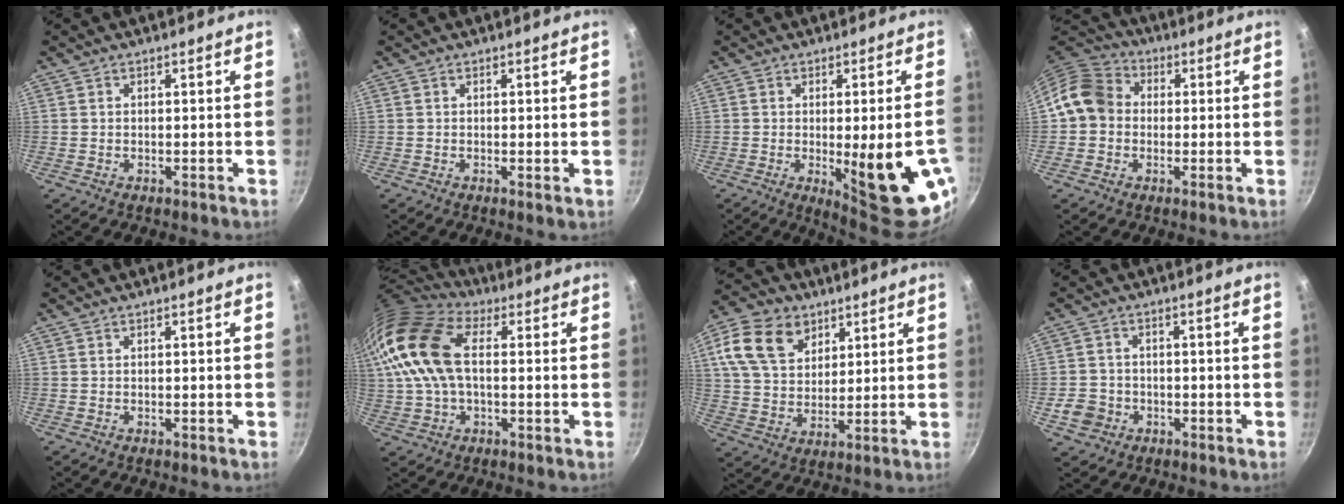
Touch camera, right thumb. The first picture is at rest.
{"total": 0.6, "force": [0.1, 0.1, 0.6], "torque": [-0.009, -0.005, -0.001]}
{"total": 16.8, "force": [-3.9, 4.2, 15.8], "torque": [-0.183, -0.011, -0.038]}
{"total": 9.6, "force": [0.2, 8.3, 4.8], "torque": [-0.057, 0.021, -0.017]}
{"total": 0.0}
{"total": 17.6, "force": [3.0, 10.5, 13.8], "torque": [-0.277, 0.023, 0.045]}
{"total": 14.8, "force": [6.8, 10.5, 8.0], "torque": [-0.126, -0.014, 0.121]}
{"total": 5.1, "force": [-1.9, 4.5, 1.6], "torque": [-0.020, 0.023, -0.030]}